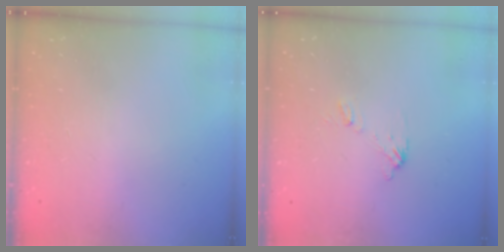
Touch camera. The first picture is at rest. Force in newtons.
{"total": 5.8, "press": 5.8, "slide": 0.2}